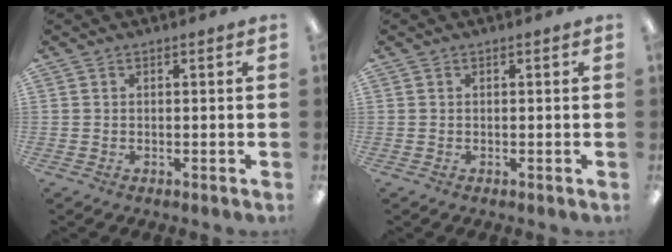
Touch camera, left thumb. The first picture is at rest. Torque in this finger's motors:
{"motor_torque": [0.00, 0.00, 0.03, -0.03, 0.00]}